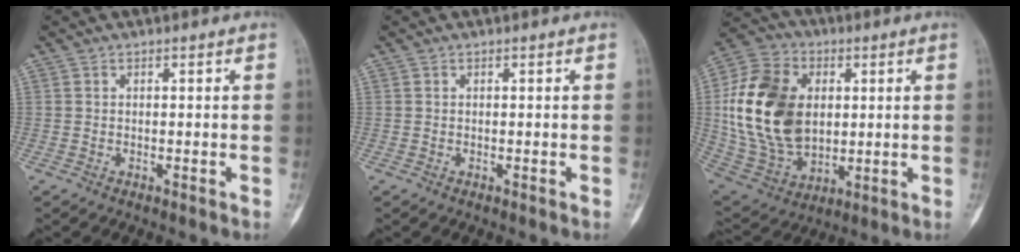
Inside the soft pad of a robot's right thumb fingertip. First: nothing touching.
{"total": 0.0}
{"total": 22.5, "force": [2.6, 15.6, 16.0], "torque": [-0.300, -0.006, 0.060]}